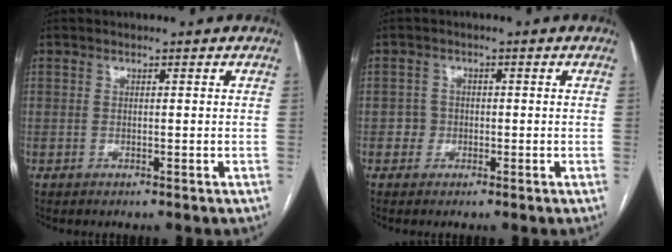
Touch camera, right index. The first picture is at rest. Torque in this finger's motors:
{"motor_torque": [-0.05, -0.03, 0.17, -0.01]}